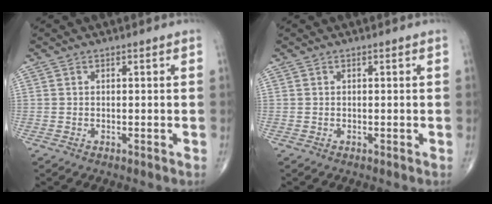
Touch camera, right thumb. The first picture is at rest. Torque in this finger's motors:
{"motor_torque": [0.02, 0.03, -0.07, -0.07, 0.00]}